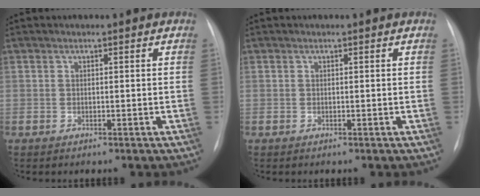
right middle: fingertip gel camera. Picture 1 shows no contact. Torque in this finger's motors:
{"motor_torque": [0.00, 0.00, 0.00, 0.00]}